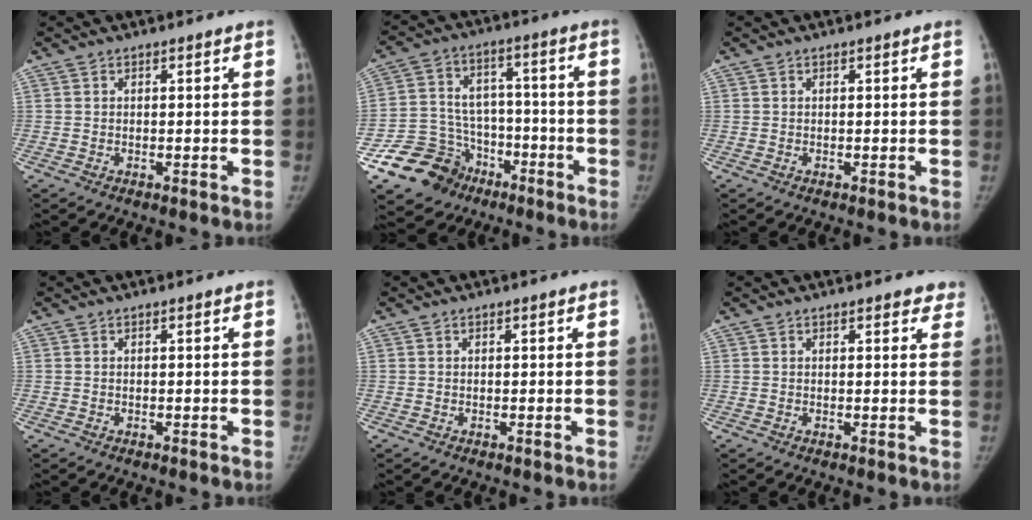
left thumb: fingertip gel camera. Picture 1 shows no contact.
{"total": 14.7, "force": [-8.1, 11.7, 3.7], "torque": [-0.042, 0.082, -0.126]}
{"total": 0.0}
{"total": 0.0}
{"total": 0.0}
{"total": 2.5, "force": [2.0, 1.3, 0.8], "torque": [0.021, -0.005, 0.011]}